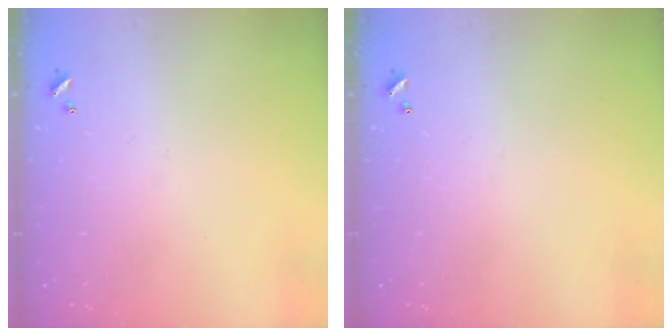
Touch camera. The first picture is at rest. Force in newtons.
{"total": 0.0}